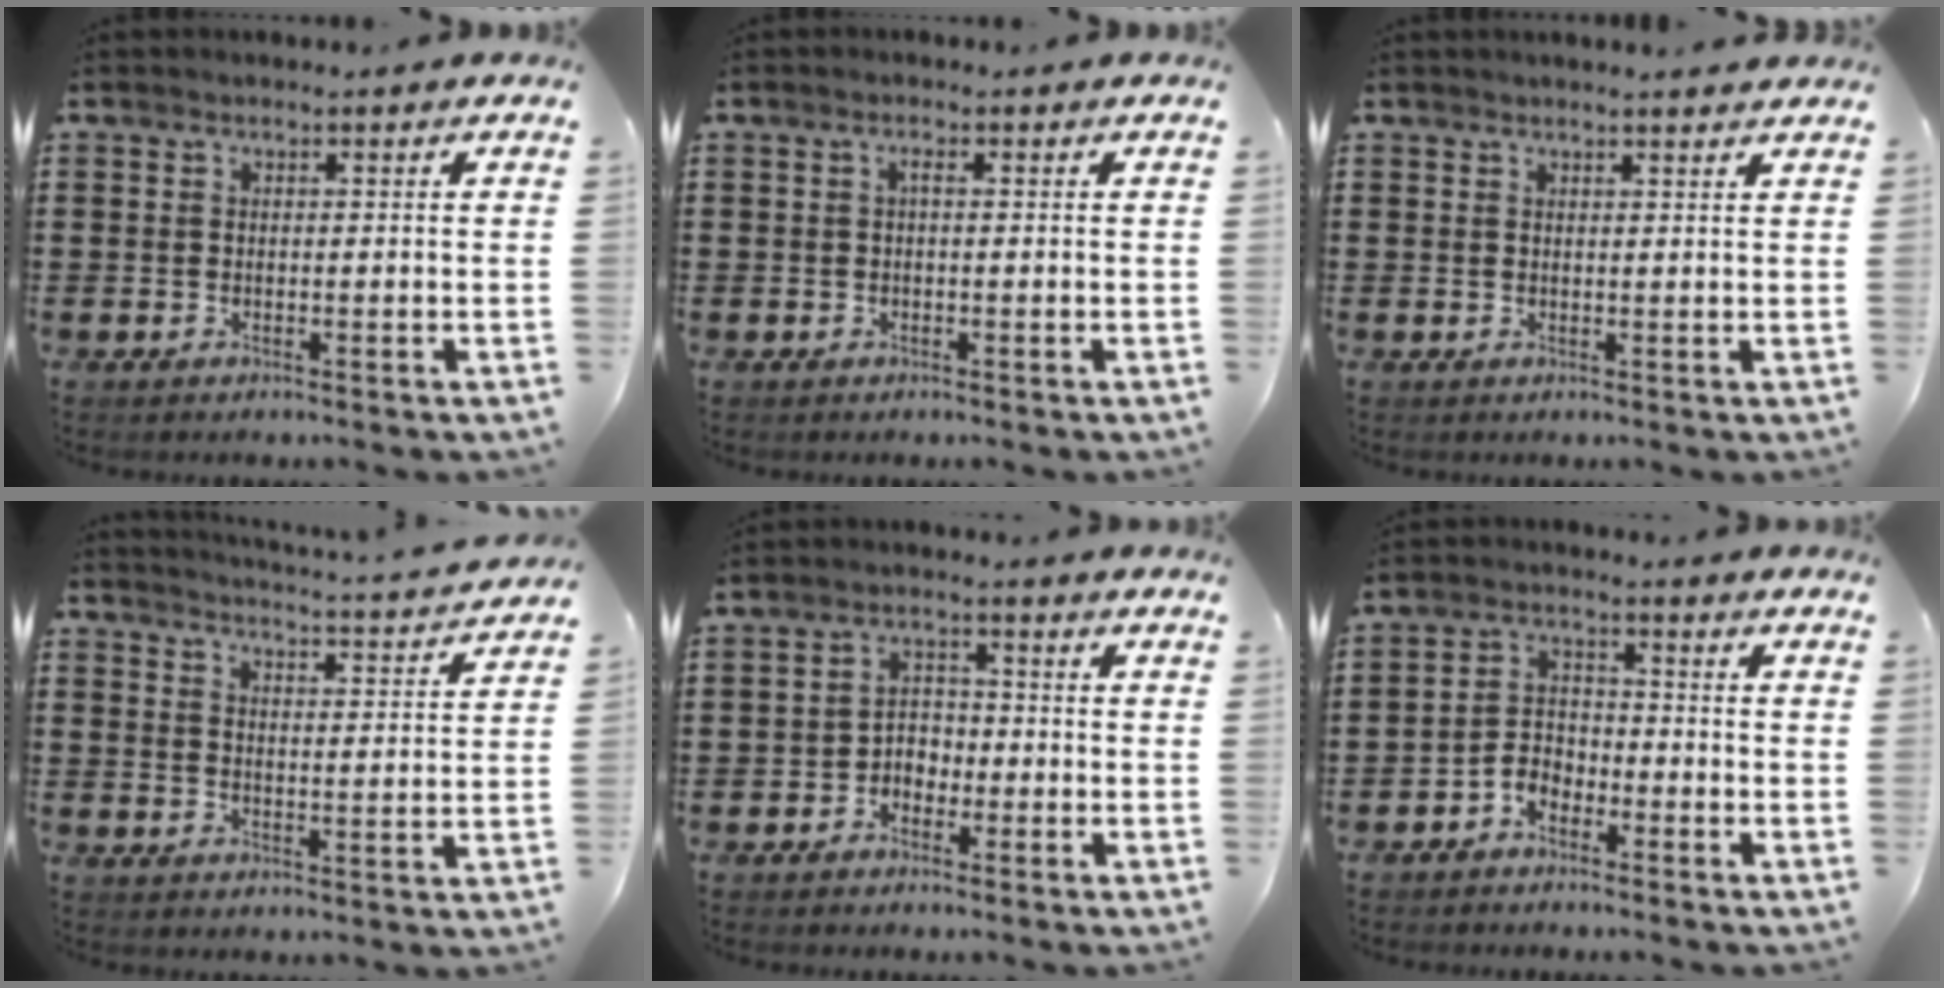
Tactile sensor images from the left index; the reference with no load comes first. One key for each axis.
{"total": 0.9, "fx": -0.1, "fy": 0.3, "fz": 0.8, "tx": -0.018, "ty": 0.000, "tz": -0.002}
{"total": 1.3, "fx": 1.2, "fy": -0.1, "fz": 0.4, "tx": -0.010, "ty": -0.001, "tz": 0.024}
{"total": 3.4, "fx": 3.3, "fy": -0.7, "fz": 0.4, "tx": -0.019, "ty": -0.036, "tz": 0.052}
{"total": 2.7, "fx": -1.8, "fy": 1.8, "fz": 1.0, "tx": -0.025, "ty": 0.008, "tz": -0.040}
{"total": 3.3, "fx": -2.6, "fy": 1.7, "fz": 1.1, "tx": -0.033, "ty": 0.006, "tz": -0.057}